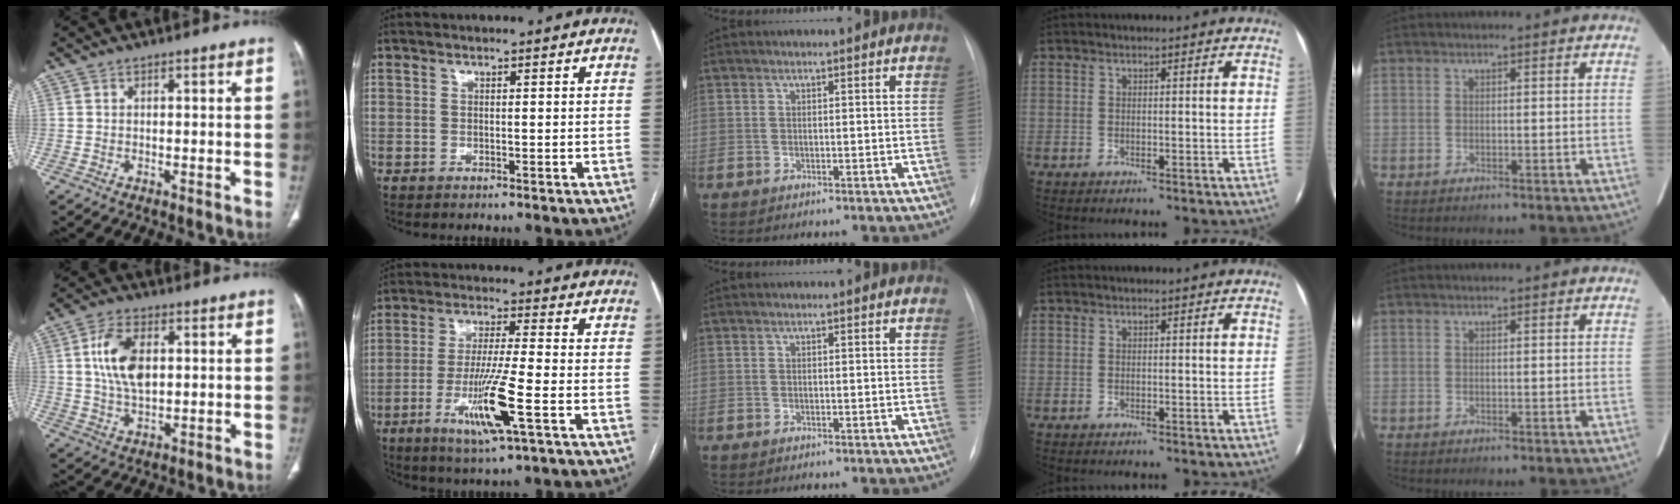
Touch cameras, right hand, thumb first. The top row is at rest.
{"thumb": {"total": 10.0, "force": [2.0, 5.6, 8.0], "torque": [-0.150, -0.002, 0.041]}, "index": {"total": 10.9, "force": [-3.7, -0.1, 10.2], "torque": [-0.199, -0.018, -0.069]}}